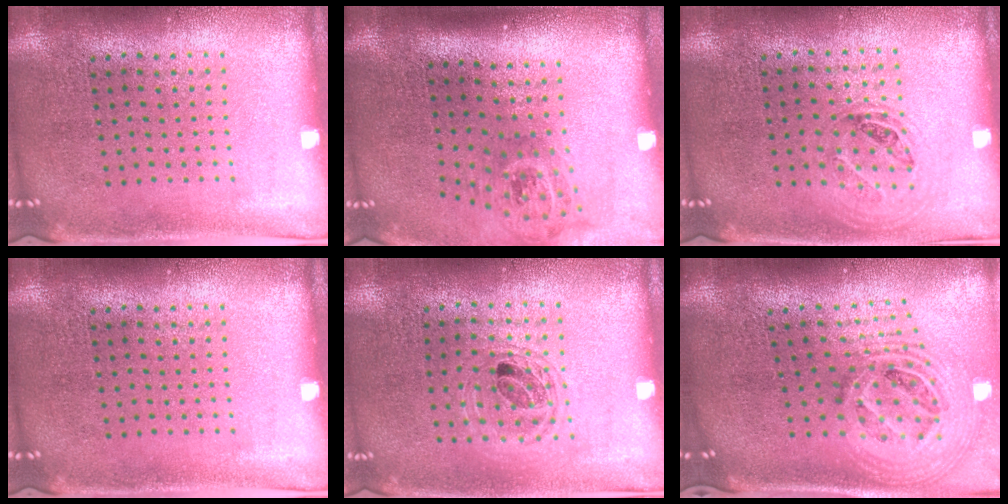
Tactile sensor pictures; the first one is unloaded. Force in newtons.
{"total": 1.8, "press": 1.3, "slide": 1.3}
{"total": 1.1, "press": 0.9, "slide": 0.6}
{"total": 0.0}
{"total": 1.3, "press": 1.2, "slide": 0.4}
{"total": 2.6, "press": 1.9, "slide": 1.9}